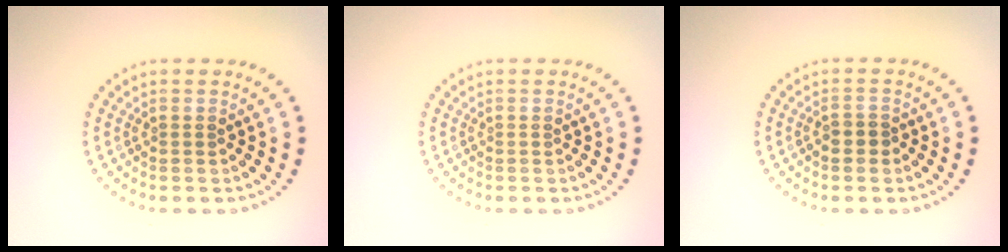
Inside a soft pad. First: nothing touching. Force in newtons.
{"total": 0.0}
{"total": 1.4, "press": 1.3, "slide": 0.6}